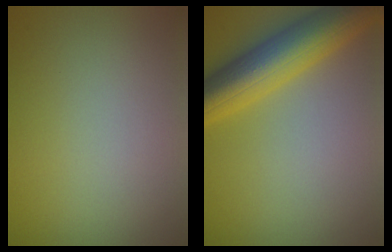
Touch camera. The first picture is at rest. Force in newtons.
{"total": 8.5, "press": 8.5, "slide": 0.2}